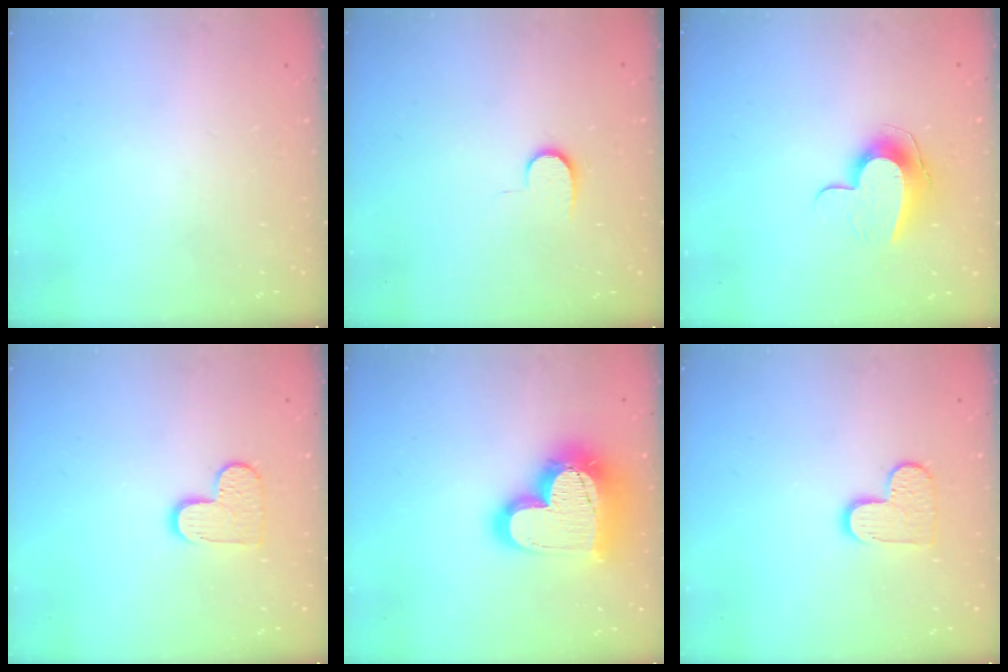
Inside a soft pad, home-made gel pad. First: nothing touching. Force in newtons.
{"total": 6.2, "press": 6.1, "slide": 0.7}
{"total": 9.8, "press": 9.8, "slide": 0.5}
{"total": 8.9, "press": 8.9, "slide": 0.5}
{"total": 24.6, "press": 24.5, "slide": 1.8}
{"total": 8.9, "press": 8.9, "slide": 0.5}